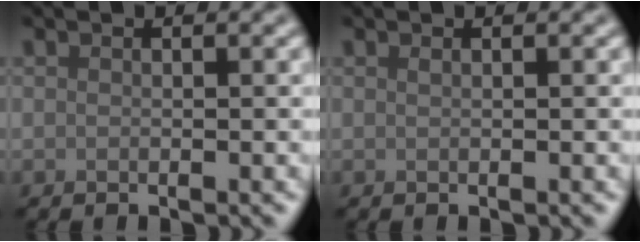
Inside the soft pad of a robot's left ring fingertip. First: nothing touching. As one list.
[{"total": 0.0}]